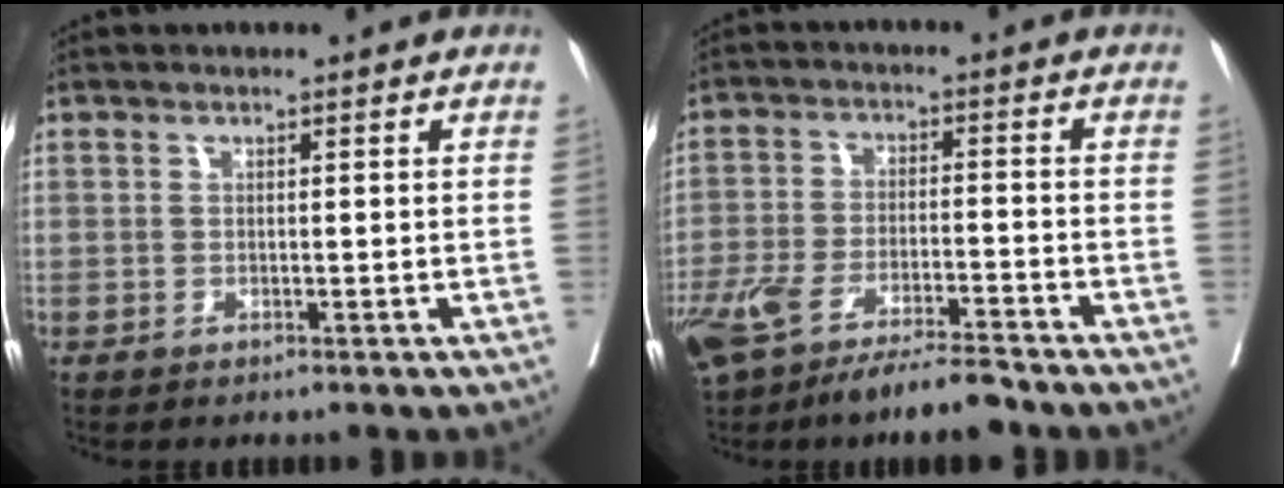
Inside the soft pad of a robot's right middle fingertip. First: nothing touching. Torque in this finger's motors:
{"motor_torque": [1.09, -1.04, 0.25, 0.19]}